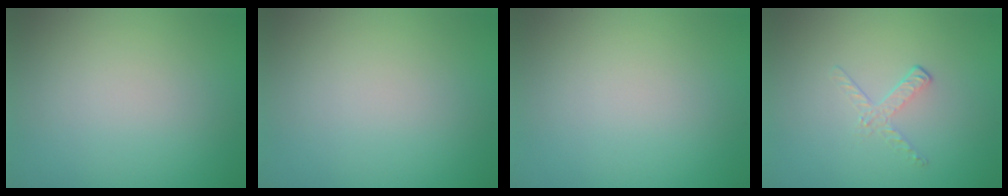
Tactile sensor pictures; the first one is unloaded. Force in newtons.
{"total": 0.0}
{"total": 0.0}
{"total": 1.2, "press": 0.4, "slide": 1.2}